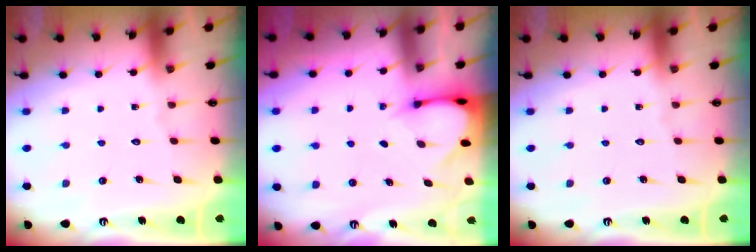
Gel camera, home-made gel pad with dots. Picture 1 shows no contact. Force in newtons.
{"total": 3.1, "press": 3.1, "slide": 0.2}
{"total": 0.0}